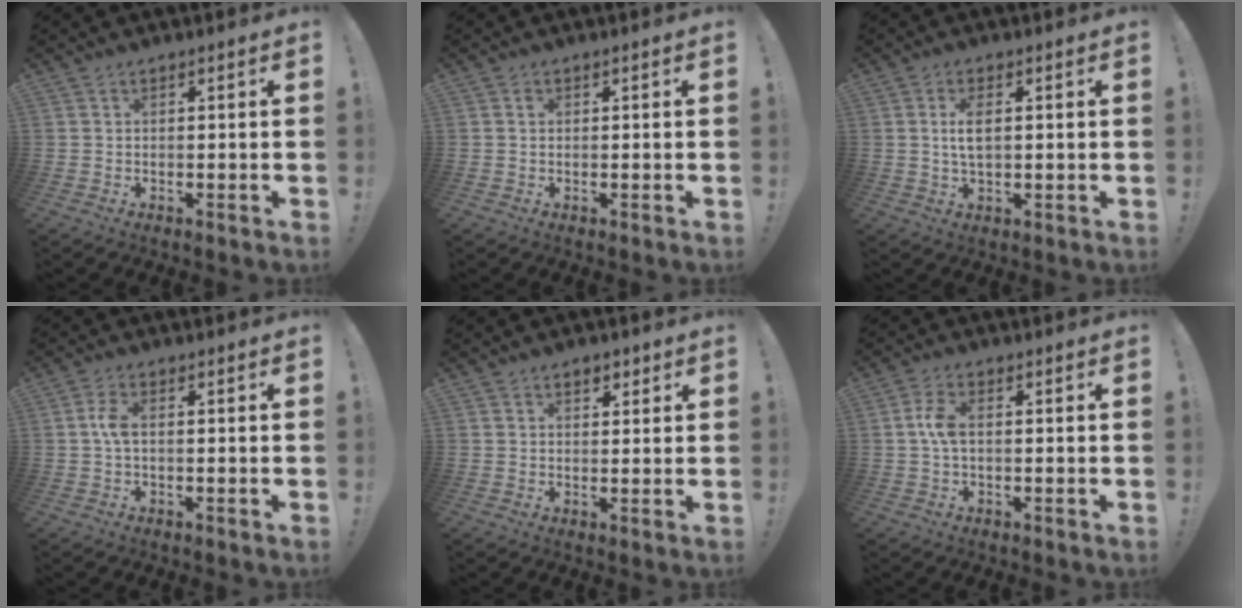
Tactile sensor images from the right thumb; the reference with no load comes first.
{"total": 0.6, "force": [0.2, 0.5, 0.1], "torque": [0.005, -0.001, 0.002]}
{"total": 5.0, "force": [0.7, 2.2, 4.4], "torque": [-0.085, 0.000, 0.008]}
{"total": 4.3, "force": [0.0, 1.8, 3.8], "torque": [-0.084, 0.010, 0.001]}
{"total": 3.0, "force": [1.6, 2.0, 1.5], "torque": [-0.017, -0.002, 0.025]}
{"total": 5.3, "force": [0.1, 2.5, 4.7], "torque": [-0.089, 0.010, 0.002]}